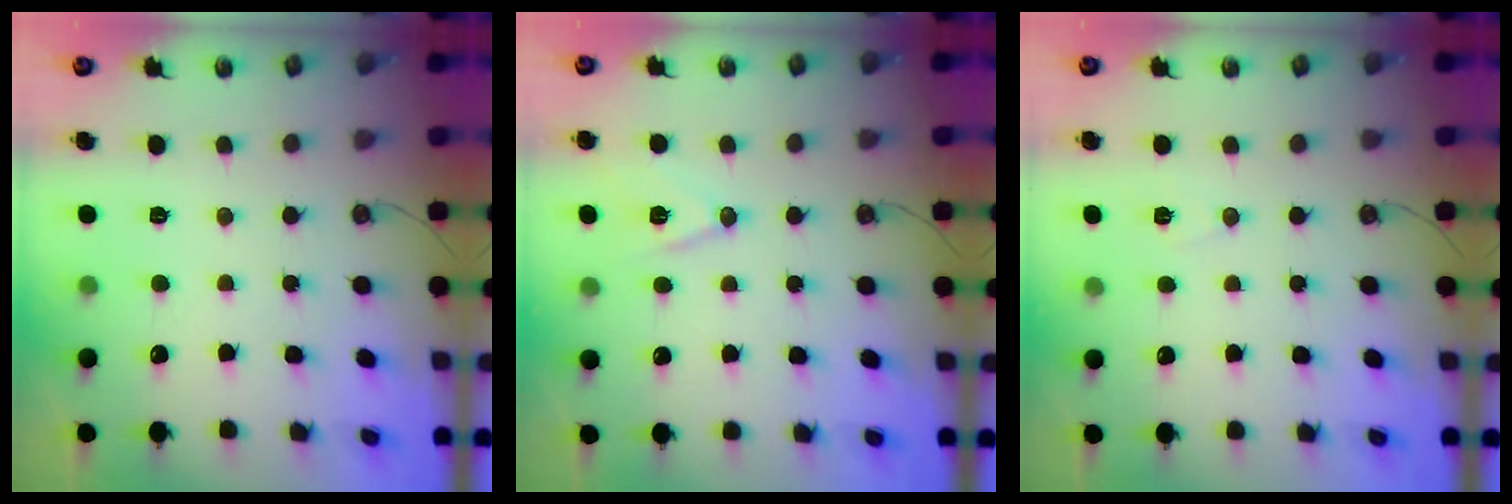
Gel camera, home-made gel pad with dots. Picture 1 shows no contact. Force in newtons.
{"total": 9.2, "press": 8.5, "slide": 3.6}
{"total": 5.2, "press": 3.2, "slide": 4.1}